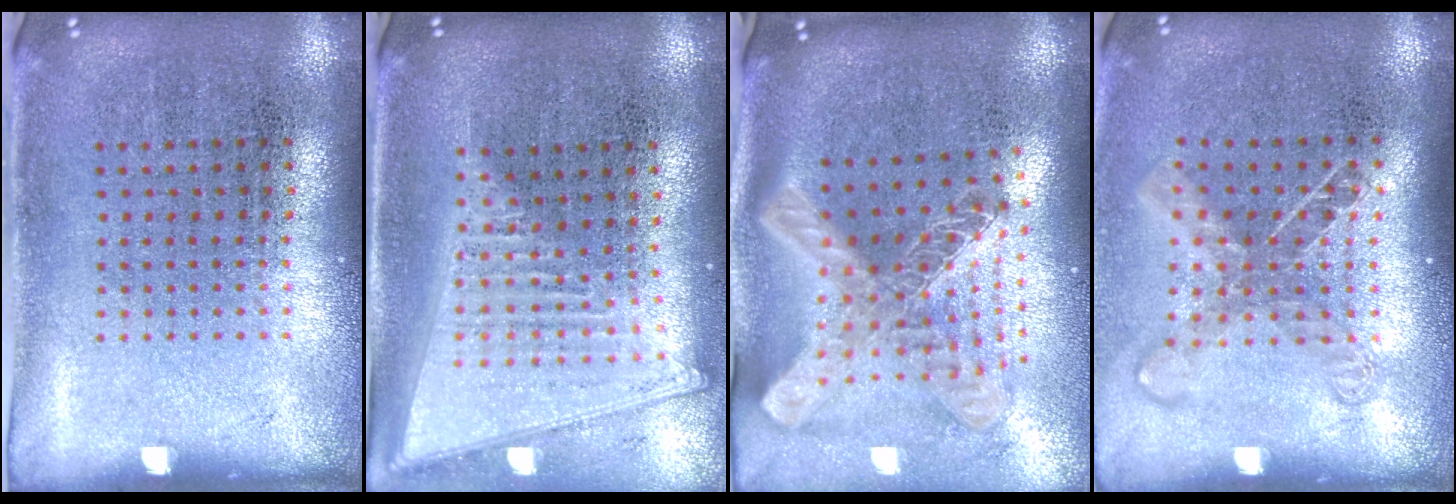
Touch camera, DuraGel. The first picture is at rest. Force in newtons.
{"total": 2.0, "press": 1.7, "slide": 1.0}
{"total": 2.8, "press": 2.0, "slide": 1.9}
{"total": 1.5, "press": 1.2, "slide": 1.0}